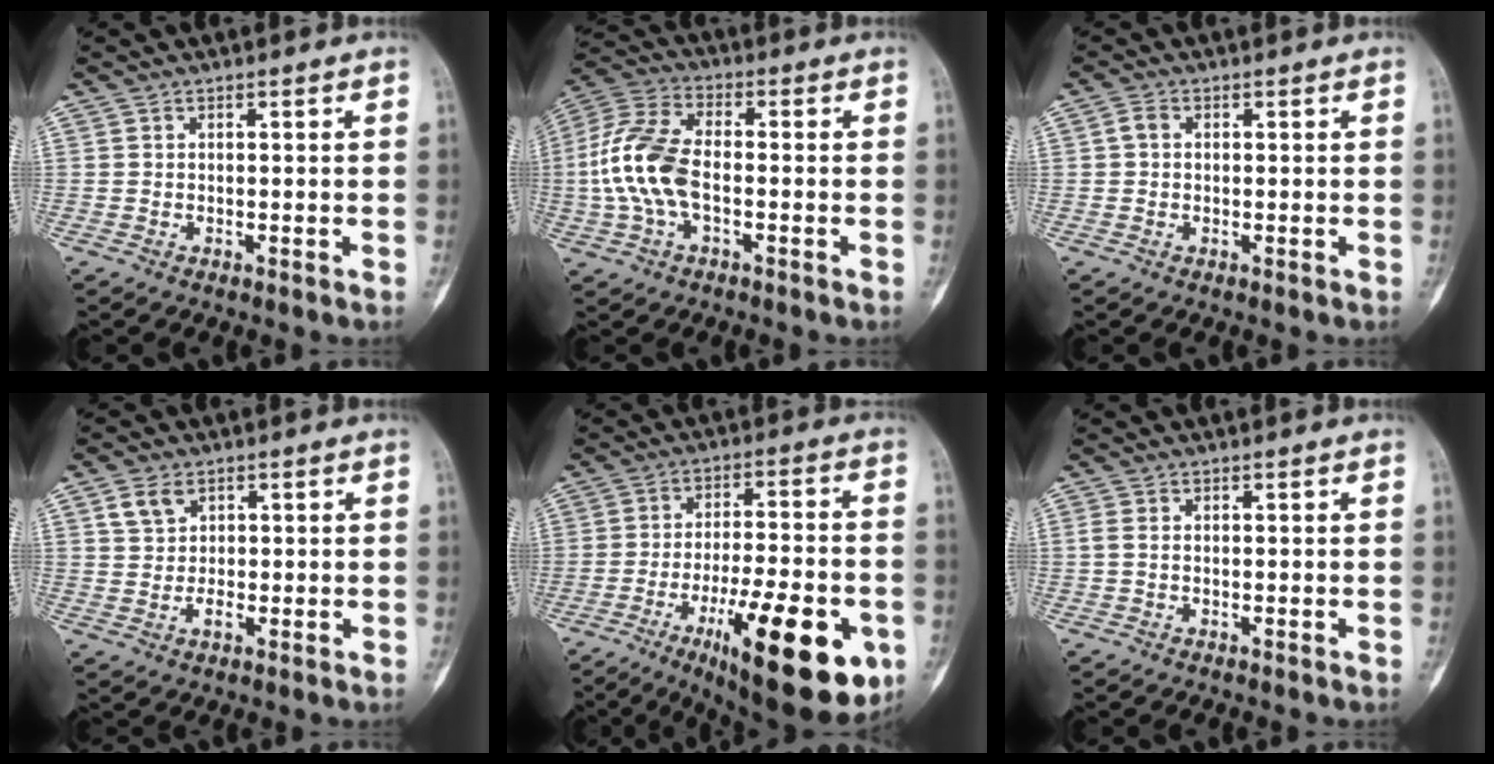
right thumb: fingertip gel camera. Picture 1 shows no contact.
{"total": 12.8, "force": [-1.5, 6.8, 10.7], "torque": [-0.239, 0.028, -0.035]}
{"total": 1.7, "force": [0.2, 1.4, 1.0], "torque": [-0.016, 0.005, 0.002]}
{"total": 4.7, "force": [1.6, 3.6, 2.5], "torque": [-0.033, -0.004, 0.032]}
{"total": 23.0, "force": [-9.2, 7.3, 19.8], "torque": [-0.259, 0.023, -0.125]}
{"total": 1.2, "force": [-0.1, 0.5, 1.1], "torque": [-0.025, -0.002, -0.006]}